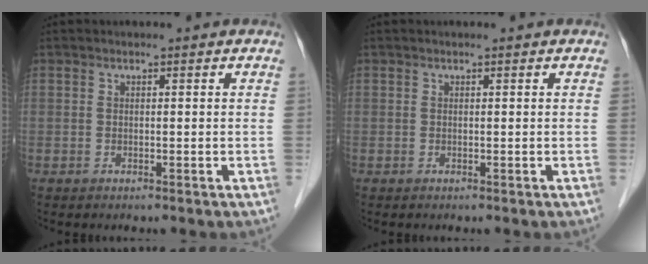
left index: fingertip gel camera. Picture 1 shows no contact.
{"total": 0.0}